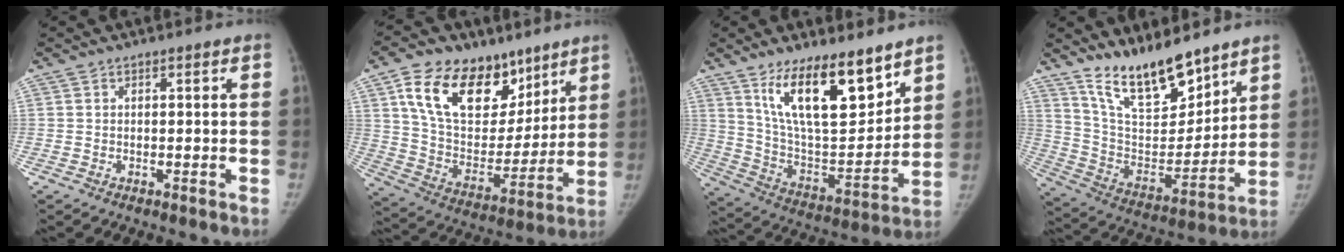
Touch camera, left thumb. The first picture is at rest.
{"total": 22.9, "force": [12.4, 14.3, 12.8], "torque": [-0.174, -0.039, 0.219]}
{"total": 19.1, "force": [12.3, 6.9, 12.9], "torque": [-0.174, -0.080, 0.227]}
{"total": 16.9, "force": [13.2, 5.8, 8.7], "torque": [-0.104, -0.088, 0.246]}